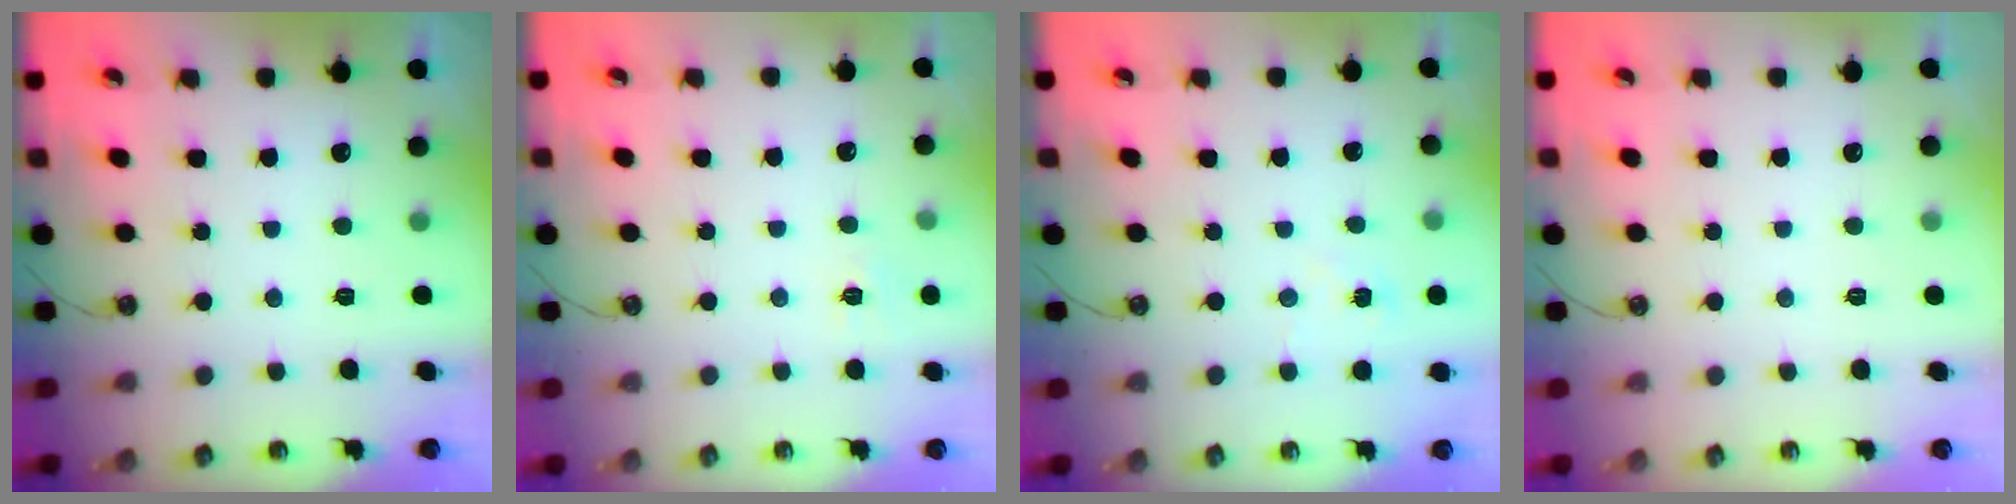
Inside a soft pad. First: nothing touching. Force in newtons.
{"total": 6.6, "press": 6.6, "slide": 0.6}
{"total": 4.2, "press": 4.2, "slide": 0.5}
{"total": 0.0}